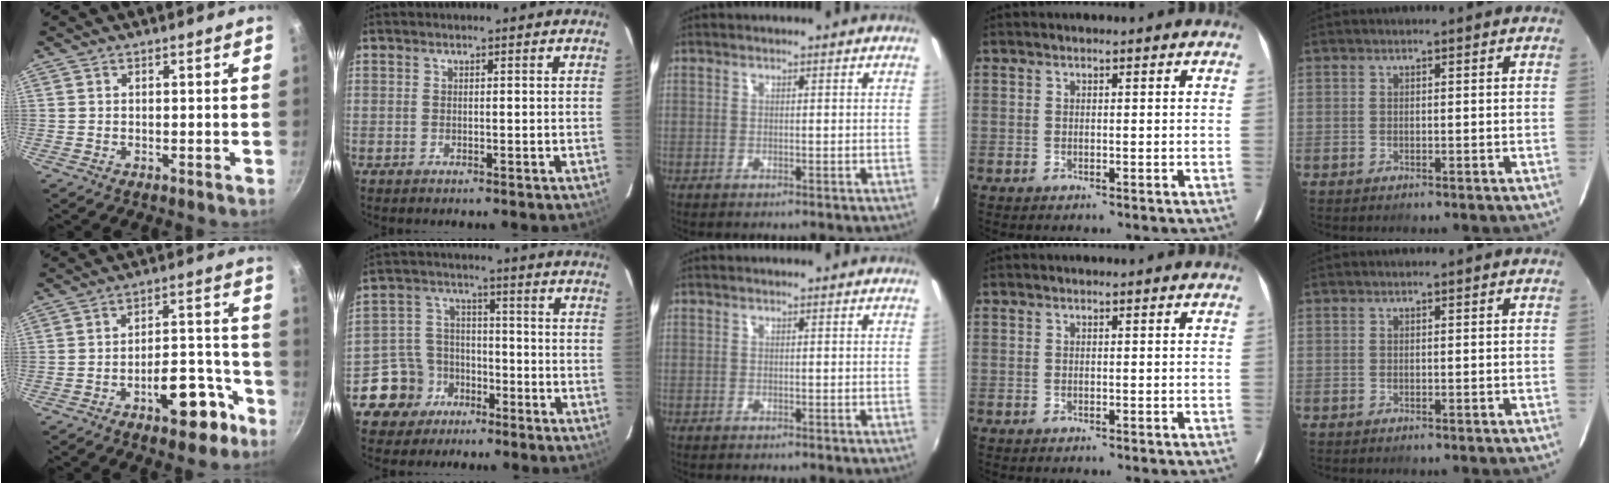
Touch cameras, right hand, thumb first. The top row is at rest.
{"thumb": {"total": 12.5, "force": [-6.7, 5.7, 8.8], "torque": [-0.087, 0.066, -0.085]}, "index": {"total": 8.8, "force": [-5.3, 6.9, 1.1], "torque": [-0.048, 0.032, -0.084]}}